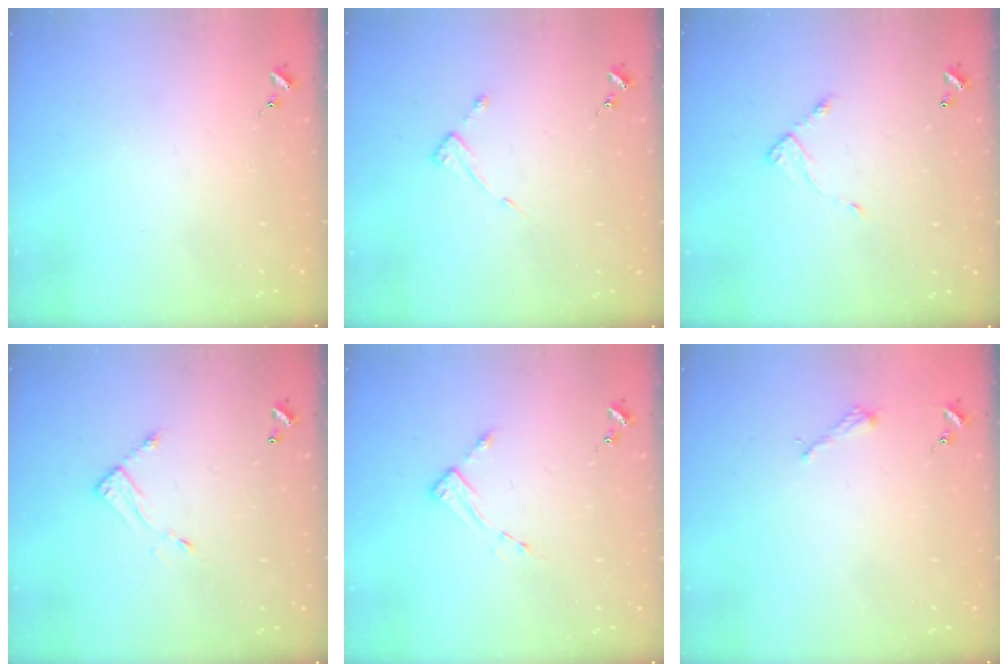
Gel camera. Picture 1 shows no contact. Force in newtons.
{"total": 3.8, "press": 3.7, "slide": 0.4}
{"total": 5.8, "press": 5.8, "slide": 0.3}
{"total": 7.1, "press": 7.1, "slide": 0.5}
{"total": 3.0, "press": 3.0, "slide": 0.5}
{"total": 2.2, "press": 2.2, "slide": 0.3}